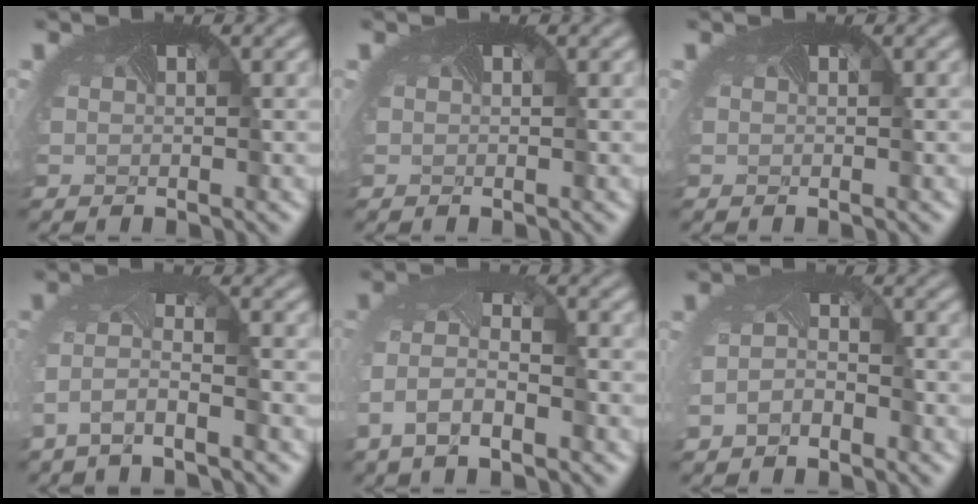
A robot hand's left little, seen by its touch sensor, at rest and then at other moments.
{"total": 0.0}
{"total": 0.0}
{"total": 3.2, "force": [-2.2, 0.3, 2.3], "torque": [-0.059, -0.003, -0.048]}
{"total": 5.0, "force": [-2.4, 2.3, 3.7], "torque": [-0.085, -0.007, -0.044]}
{"total": 2.2, "force": [-1.4, 1.1, 1.3], "torque": [-0.032, -0.003, -0.029]}